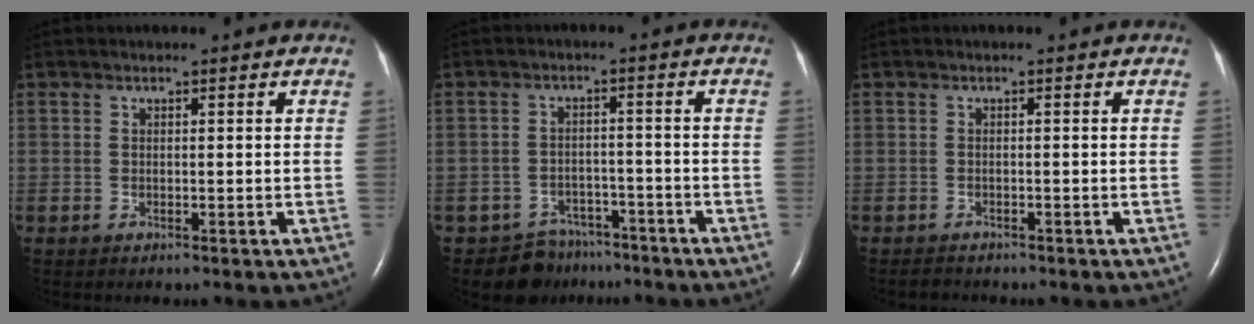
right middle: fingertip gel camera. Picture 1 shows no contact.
{"total": 6.5, "force": [-5.3, 3.6, -0.8], "torque": [0.021, 0.023, -0.080]}
{"total": 1.2, "force": [-1.1, 0.4, 0.0], "torque": [-0.006, -0.003, -0.018]}